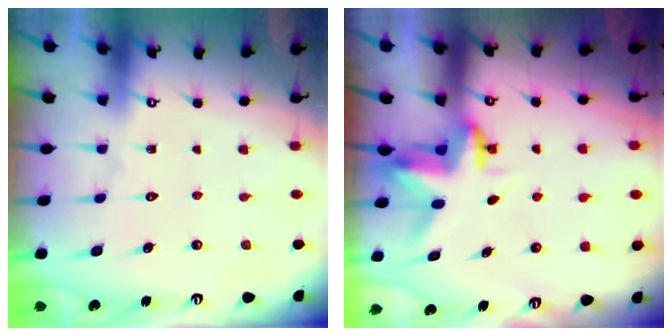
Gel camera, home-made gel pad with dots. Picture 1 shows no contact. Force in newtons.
{"total": 3.4, "press": 3.4, "slide": 0.4}